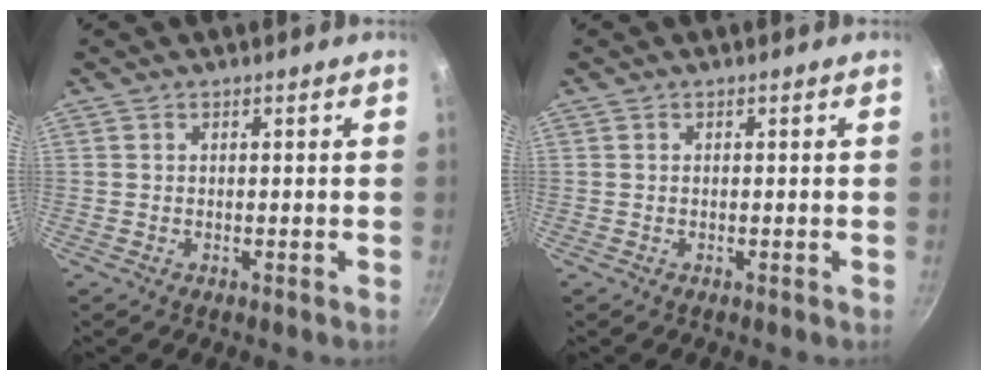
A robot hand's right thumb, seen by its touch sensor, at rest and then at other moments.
{"total": 0.0}